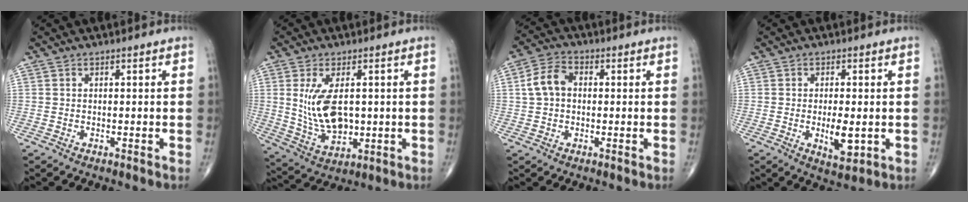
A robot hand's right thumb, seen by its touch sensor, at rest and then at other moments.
{"total": 10.9, "force": [1.4, 6.0, 9.0], "torque": [-0.166, -0.016, 0.042]}
{"total": 6.4, "force": [0.6, 4.6, 4.4], "torque": [-0.085, 0.020, 0.005]}
{"total": 5.8, "force": [-0.8, 2.4, 5.2], "torque": [-0.078, -0.012, -0.008]}